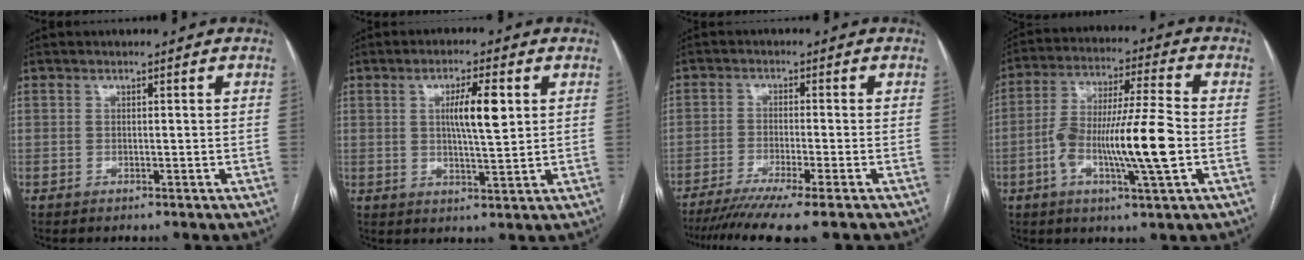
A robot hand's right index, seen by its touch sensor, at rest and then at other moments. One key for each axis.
{"total": 6.6, "fx": 1.6, "fy": 0.8, "fz": 6.3, "tx": -0.108, "ty": 0.004, "tz": 0.029}
{"total": 10.9, "fx": -8.7, "fy": -0.6, "fz": 6.5, "tx": -0.085, "ty": -0.024, "tz": -0.134}
{"total": 14.5, "fx": -3.3, "fy": 1.0, "fz": 14.0, "tx": -0.261, "ty": 0.003, "tz": -0.061}